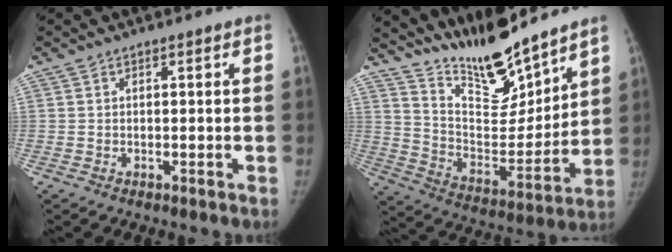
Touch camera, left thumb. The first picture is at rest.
{"total": 16.7, "force": [14.7, 3.8, 7.1], "torque": [-0.079, -0.108, 0.266]}